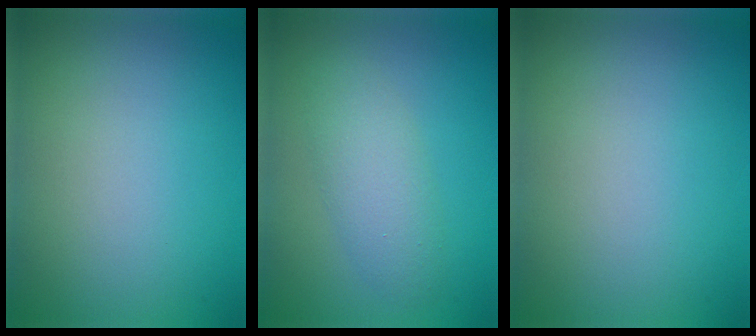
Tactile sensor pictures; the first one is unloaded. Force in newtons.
{"total": 3.2, "press": 3.2, "slide": 0.1}
{"total": 0.0}